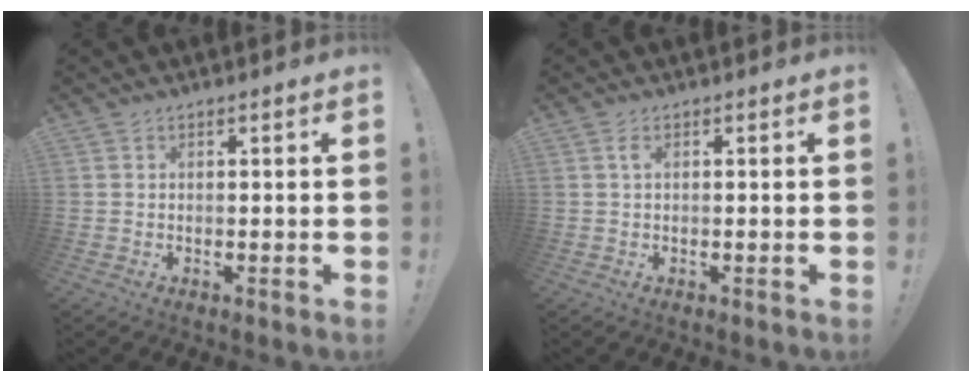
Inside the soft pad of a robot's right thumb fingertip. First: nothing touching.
{"total": 1.4, "force": [0.3, 0.2, 1.4], "torque": [-0.028, 0.003, 0.004]}